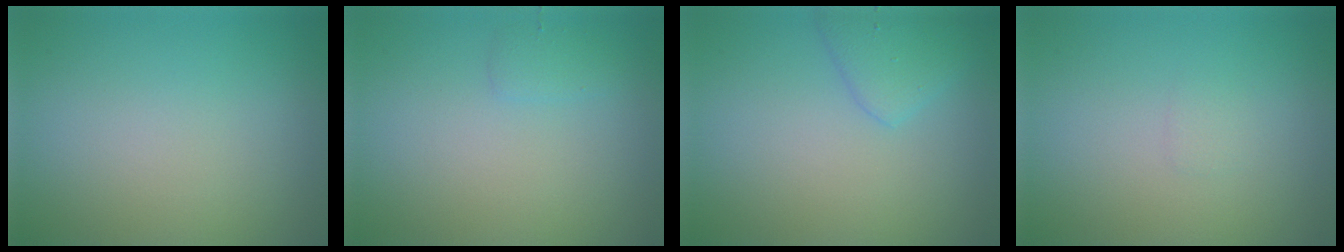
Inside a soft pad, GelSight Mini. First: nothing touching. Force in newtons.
{"total": 1.0, "press": 0.9, "slide": 0.1}
{"total": 2.3, "press": 2.3, "slide": 0.1}
{"total": 0.6, "press": 0.6, "slide": 0.0}